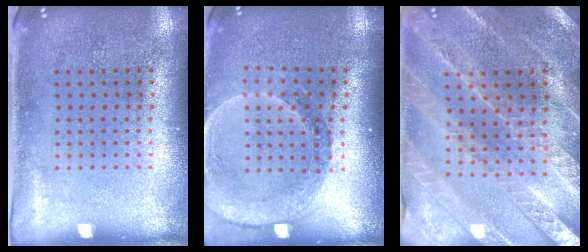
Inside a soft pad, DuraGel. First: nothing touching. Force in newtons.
{"total": 1.5, "press": 1.5, "slide": 0.2}
{"total": 2.4, "press": 2.4, "slide": 0.4}